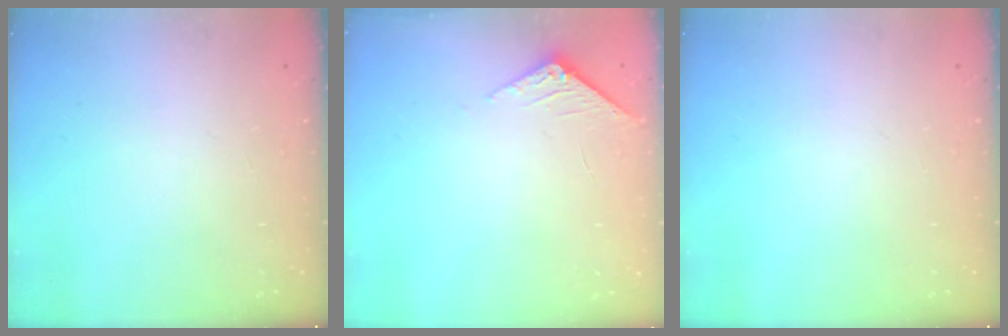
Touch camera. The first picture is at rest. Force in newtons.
{"total": 4.3, "press": 4.3, "slide": 0.4}
{"total": 0.0}